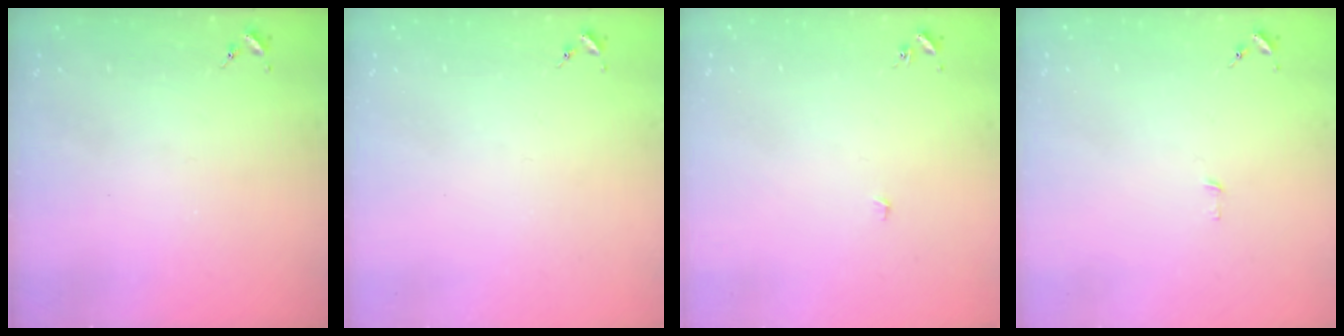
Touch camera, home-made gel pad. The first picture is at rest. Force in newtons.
{"total": 0.0}
{"total": 2.3, "press": 2.3, "slide": 0.1}
{"total": 2.1, "press": 2.1, "slide": 0.2}